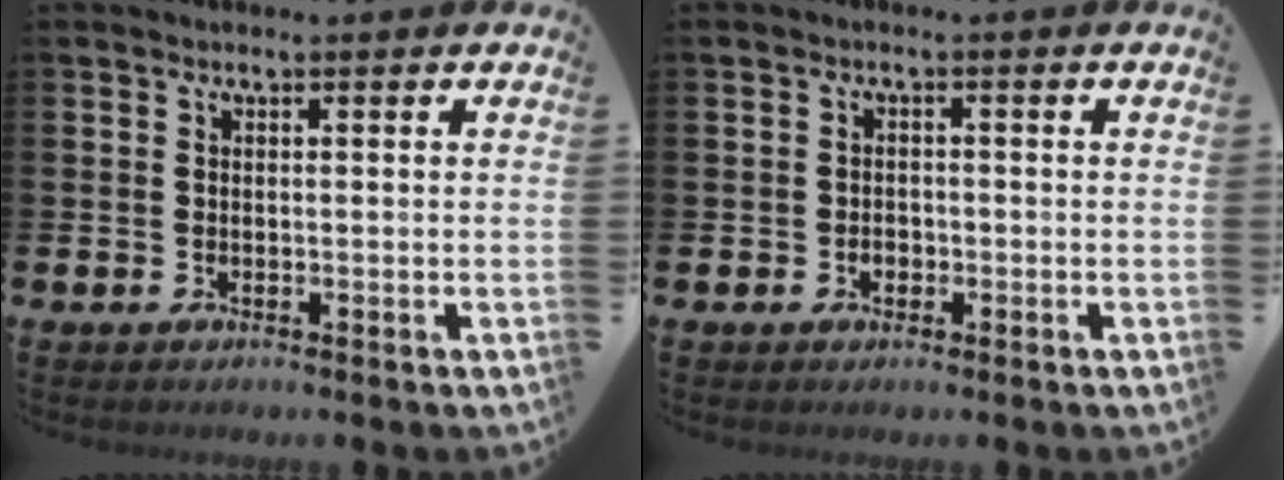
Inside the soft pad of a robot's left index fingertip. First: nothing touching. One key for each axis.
{"total": 1.5, "fx": -0.6, "fy": 1.2, "fz": 0.7, "tx": -0.016, "ty": 0.005, "tz": -0.014}